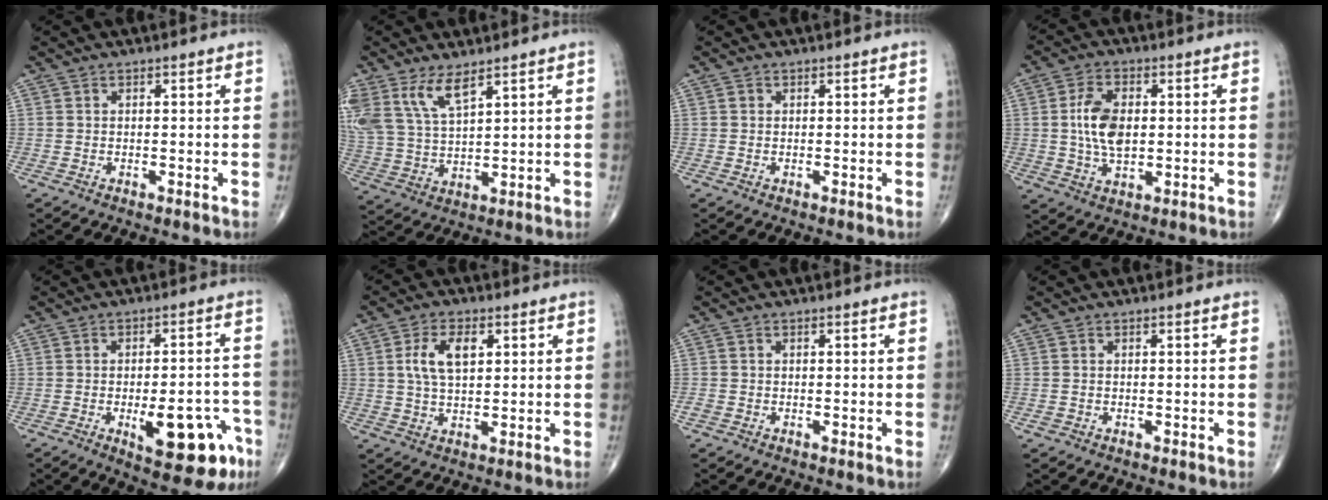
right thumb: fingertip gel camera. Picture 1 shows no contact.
{"total": 10.0, "force": [6.2, 3.8, 6.9], "torque": [-0.147, -0.019, 0.136]}
{"total": 0.5, "force": [0.1, 0.5, 0.2], "torque": [0.000, 0.001, 0.002]}
{"total": 9.0, "force": [0.7, 5.2, 7.3], "torque": [-0.134, 0.000, 0.014]}
{"total": 14.0, "force": [-5.7, 5.6, 11.5], "torque": [-0.125, 0.026, -0.066]}
{"total": 7.2, "force": [1.9, 3.9, 5.8], "torque": [-0.109, 0.000, 0.037]}
{"total": 1.0, "force": [-0.5, 0.6, 0.6], "torque": [-0.009, 0.000, -0.010]}
{"total": 0.6, "force": [-0.2, 0.5, 0.1], "torque": [-0.003, 0.004, -0.002]}